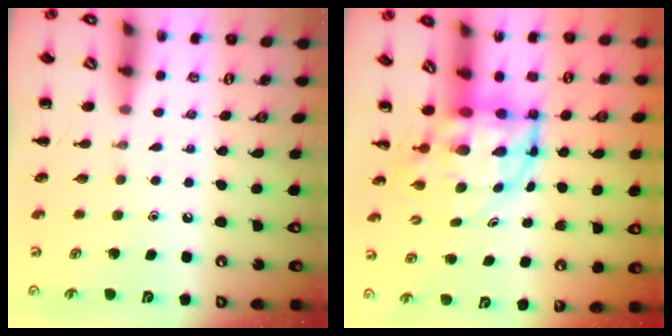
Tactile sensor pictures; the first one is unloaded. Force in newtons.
{"total": 7.3, "press": 7.0, "slide": 1.9}